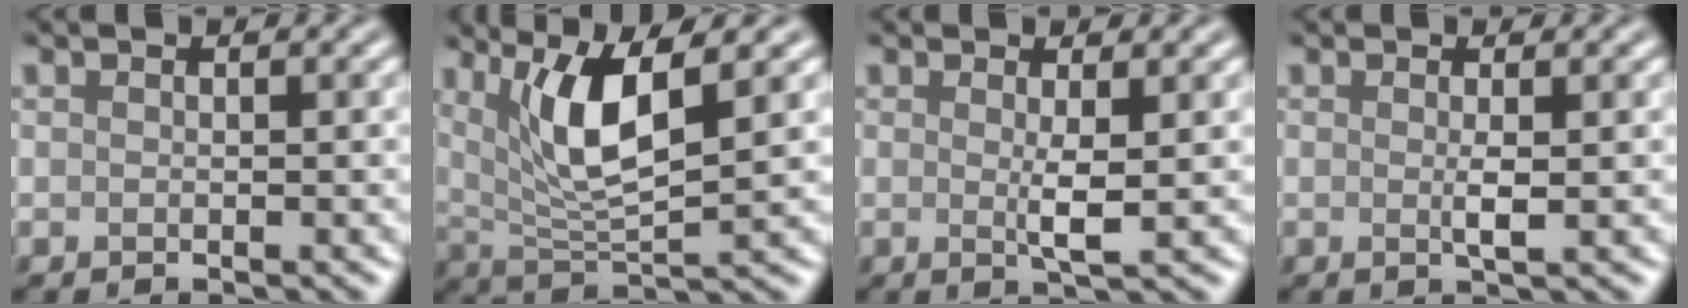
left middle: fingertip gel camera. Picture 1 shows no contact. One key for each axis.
{"total": 6.6, "fx": 2.6, "fy": 1.6, "fz": 5.9, "tx": -0.109, "ty": -0.008, "tz": 0.052}
{"total": 2.0, "fx": 0.3, "fy": 0.2, "fz": 2.0, "tx": -0.039, "ty": -0.006, "tz": 0.004}
{"total": 1.3, "fx": 0.1, "fy": 0.1, "fz": 1.3, "tx": -0.027, "ty": -0.001, "tz": -0.001}